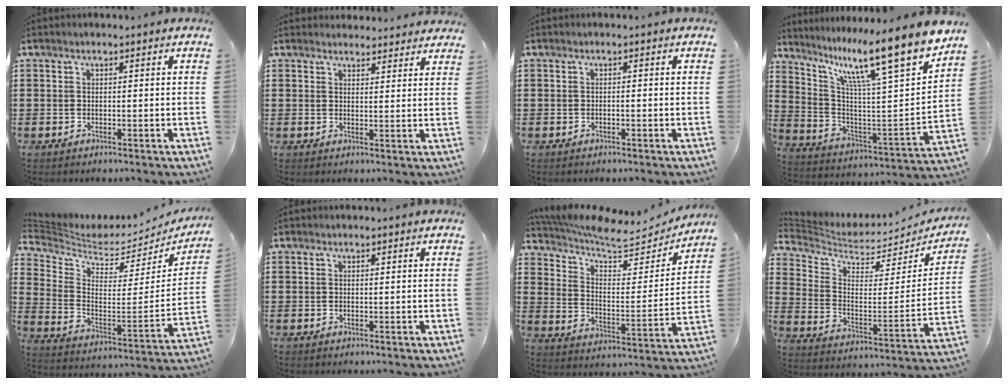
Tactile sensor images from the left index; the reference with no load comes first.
{"total": 2.7, "force": [2.6, 0.6, 0.0], "torque": [0.000, -0.011, 0.048]}
{"total": 0.5, "force": [-0.4, 0.1, 0.3], "torque": [-0.007, -0.003, -0.008]}
{"total": 13.3, "force": [9.9, 0.9, 8.9], "torque": [-0.166, -0.086, 0.147]}
{"total": 3.4, "force": [3.2, 1.0, 0.6], "torque": [-0.041, -0.046, 0.050]}
{"total": 0.0}
{"total": 6.6, "force": [5.9, 1.6, 2.4], "torque": [-0.071, -0.045, 0.096]}
{"total": 4.2, "force": [3.8, 1.5, 1.2], "torque": [-0.051, -0.043, 0.061]}